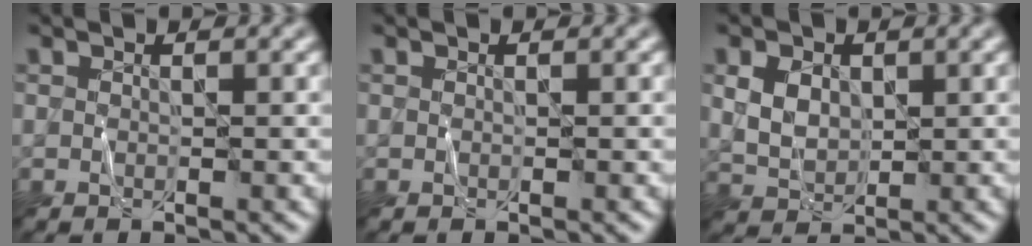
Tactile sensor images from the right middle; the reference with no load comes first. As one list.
[{"total": 0.0}, {"total": 3.1, "force": [0.8, 2.3, 1.9], "torque": [-0.043, 0.000, 0.018]}]